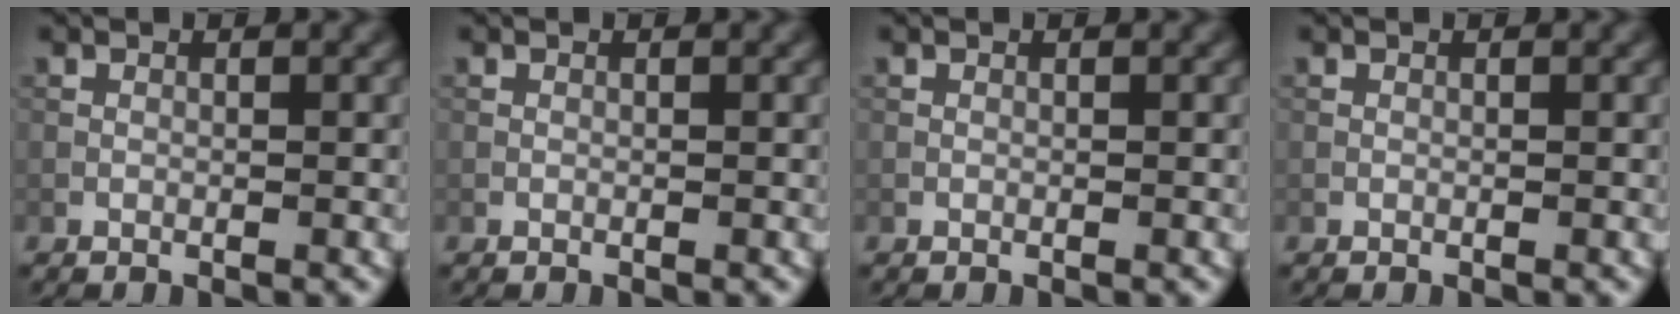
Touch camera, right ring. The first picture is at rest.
{"total": 0.0}
{"total": 0.0}
{"total": 0.0}